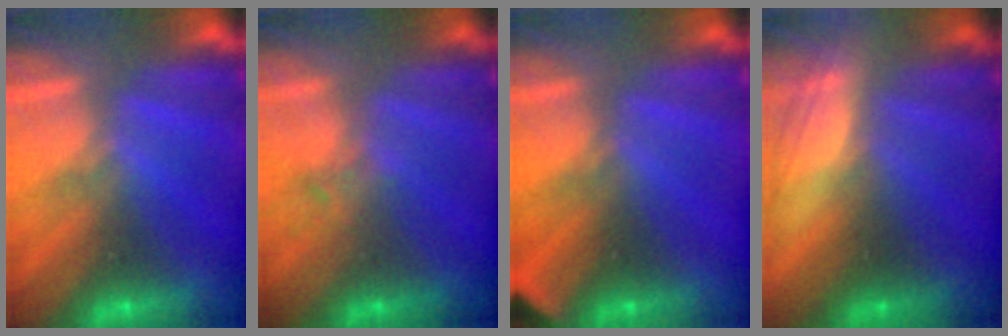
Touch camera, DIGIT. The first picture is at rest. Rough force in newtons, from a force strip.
{"total": 1.7}
{"total": 2.1}
{"total": 2.8}